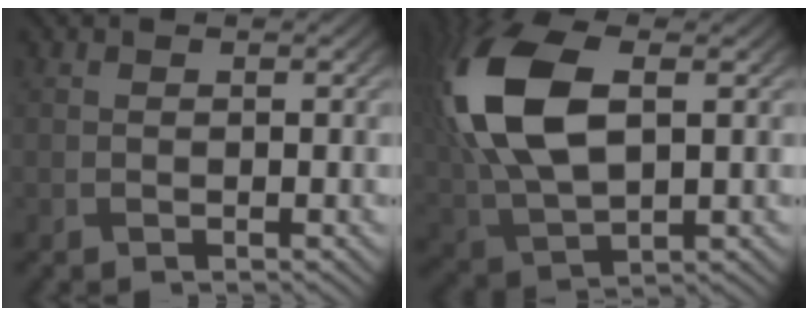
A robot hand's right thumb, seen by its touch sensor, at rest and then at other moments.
{"total": 14.8, "force": [3.1, 7.9, 12.1], "torque": [-0.296, 0.006, 0.061]}